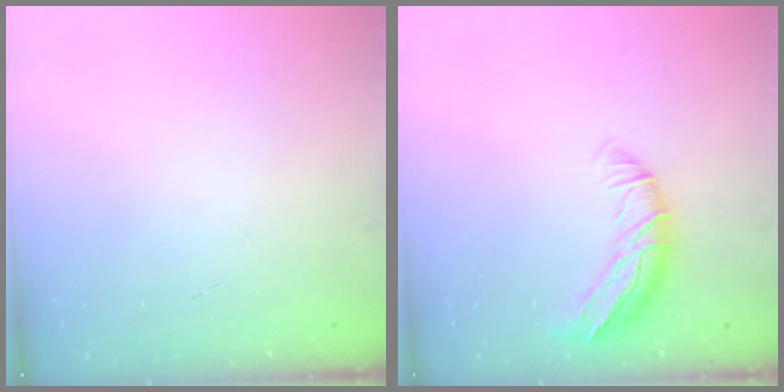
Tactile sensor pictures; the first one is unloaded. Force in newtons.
{"total": 10.4, "press": 10.2, "slide": 1.7}